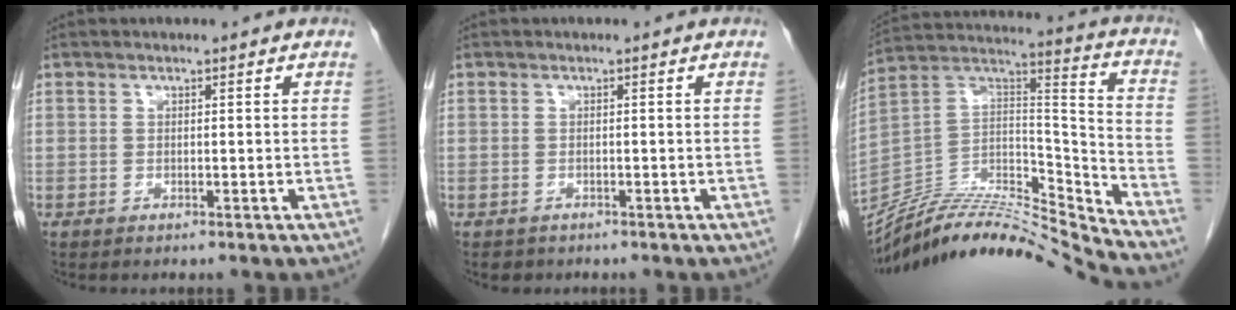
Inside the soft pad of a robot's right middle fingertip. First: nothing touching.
{"total": 1.2, "force": [-0.9, 0.8, 0.0], "torque": [-0.012, -0.001, -0.012]}
{"total": 19.2, "force": [-18.9, -0.6, 3.4], "torque": [-0.039, 0.058, -0.323]}